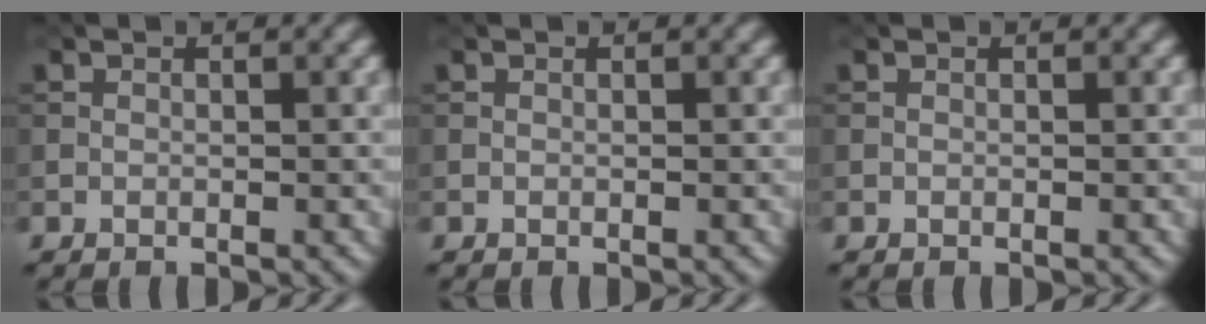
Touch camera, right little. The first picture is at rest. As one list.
[{"total": 0.0}, {"total": 0.0}]